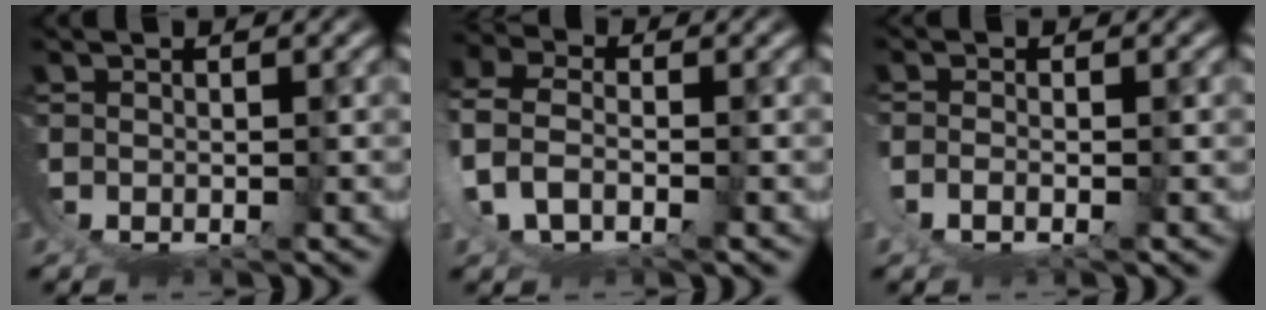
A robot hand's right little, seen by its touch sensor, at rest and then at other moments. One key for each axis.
{"total": 3.6, "fx": -0.3, "fy": 1.9, "fz": 3.0, "tx": -0.088, "ty": -0.014, "tz": 0.002}
{"total": 1.7, "fx": -0.4, "fy": -0.4, "fz": 1.6, "tx": -0.036, "ty": -0.008, "tz": -0.001}